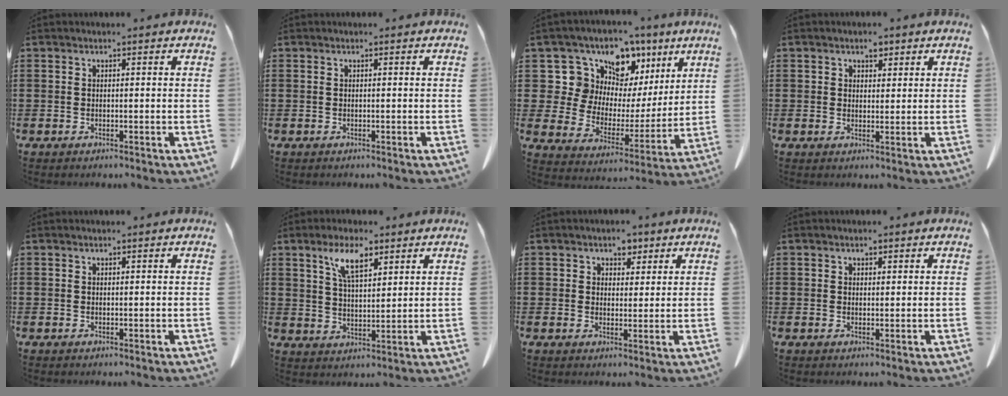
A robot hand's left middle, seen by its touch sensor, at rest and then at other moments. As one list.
[{"total": 0.0}, {"total": 7.6, "force": [5.3, 5.5, -0.3], "torque": [-0.046, -0.053, 0.093]}, {"total": 2.4, "force": [1.7, 1.6, 0.6], "torque": [-0.010, 0.003, 0.030]}, {"total": 0.0}, {"total": 7.2, "force": [4.5, 2.5, 5.1], "torque": [-0.103, 0.000, 0.079]}, {"total": 3.4, "force": [2.2, 2.6, 0.4], "torque": [-0.008, 0.007, 0.038]}, {"total": 1.1, "force": [0.9, 0.7, 0.2], "torque": [0.000, -0.002, 0.016]}]